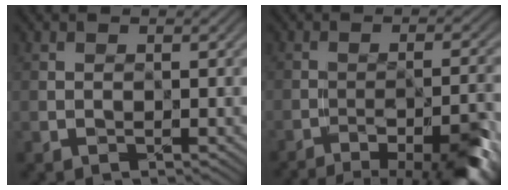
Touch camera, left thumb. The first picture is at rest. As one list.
[{"total": 13.4, "force": [-10.6, 2.8, 7.7], "torque": [-0.099, -0.011, -0.132]}]